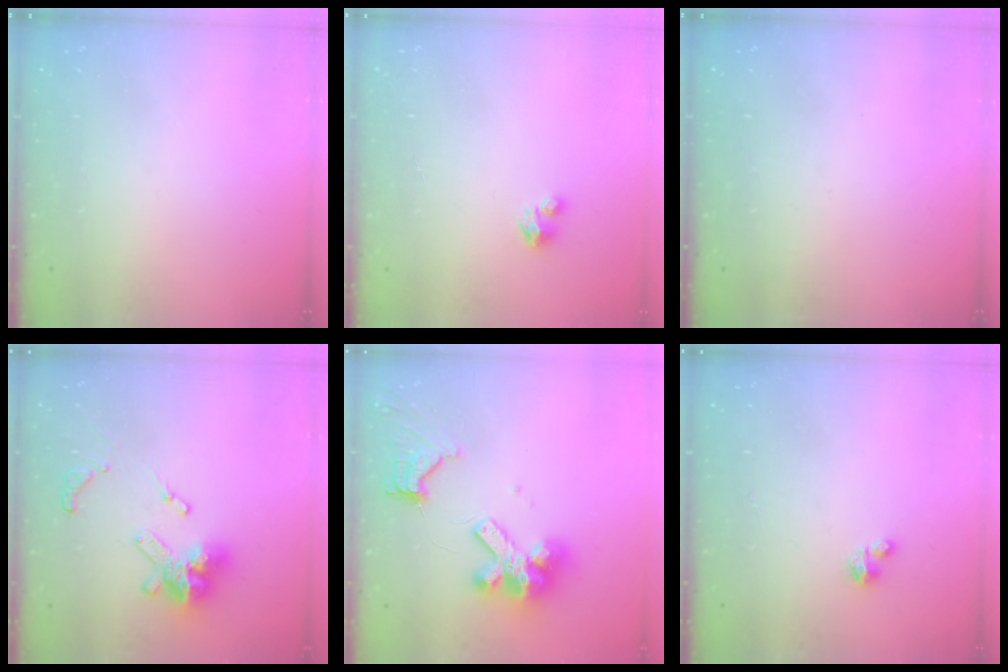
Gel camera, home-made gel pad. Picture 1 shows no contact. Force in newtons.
{"total": 1.7, "press": 1.7, "slide": 0.1}
{"total": 0.0}
{"total": 14.9, "press": 14.8, "slide": 1.7}
{"total": 14.3, "press": 14.2, "slide": 1.7}
{"total": 0.9, "press": 0.9, "slide": 0.2}